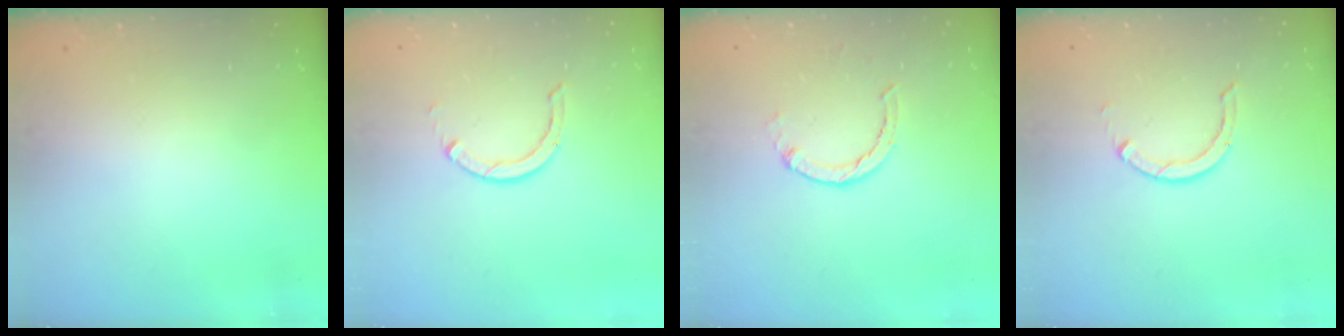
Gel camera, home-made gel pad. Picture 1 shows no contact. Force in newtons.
{"total": 2.9, "press": 2.9, "slide": 0.4}
{"total": 2.0, "press": 2.0, "slide": 0.2}
{"total": 2.9, "press": 2.9, "slide": 0.4}